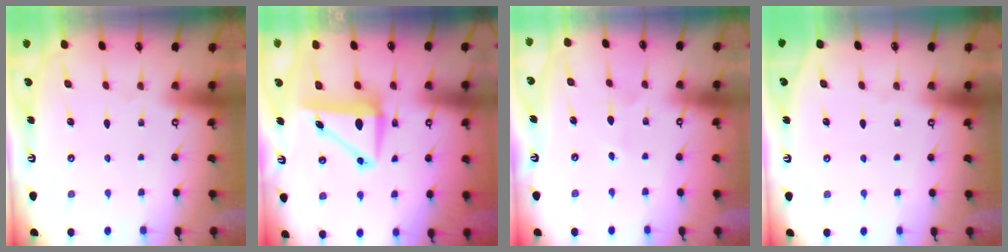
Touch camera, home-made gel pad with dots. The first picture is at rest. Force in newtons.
{"total": 7.9, "press": 7.8, "slide": 1.4}
{"total": 3.7, "press": 3.7, "slide": 0.3}
{"total": 0.0}